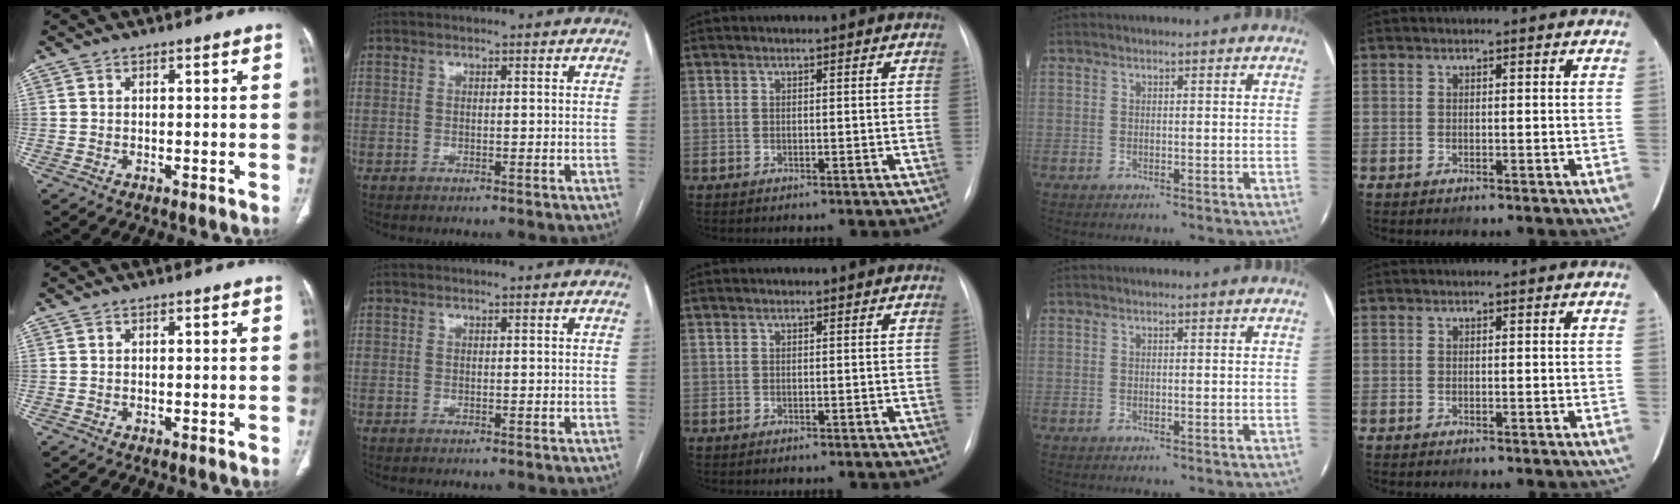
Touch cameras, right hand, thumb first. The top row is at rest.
{}